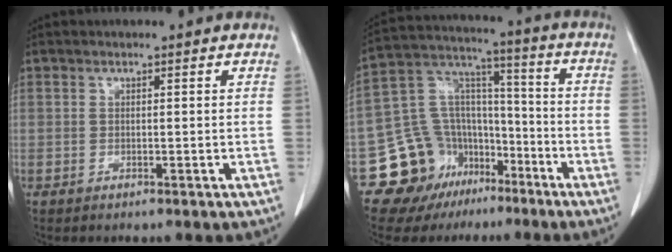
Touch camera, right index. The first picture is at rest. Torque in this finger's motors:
{"motor_torque": [0.02, -0.24, -0.18, -0.17]}